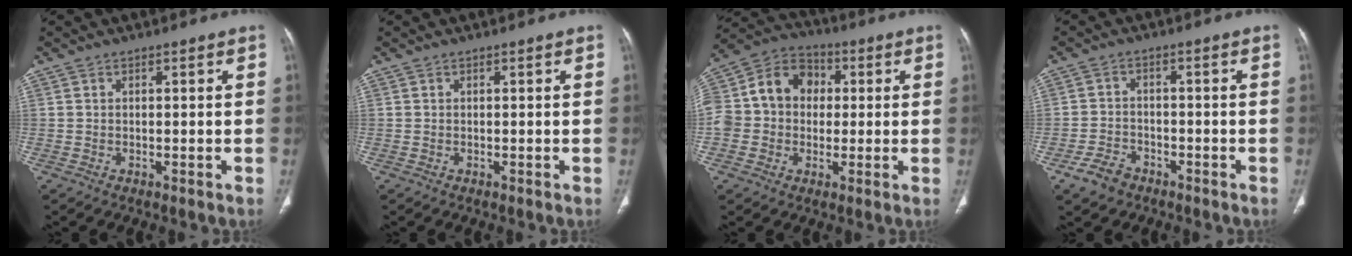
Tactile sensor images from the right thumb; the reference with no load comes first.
{"total": 0.0}
{"total": 14.9, "force": [0.9, 12.7, 7.7], "torque": [-0.132, 0.043, 0.010]}
{"total": 4.9, "force": [-3.2, 3.1, 1.8], "torque": [-0.034, 0.019, -0.056]}